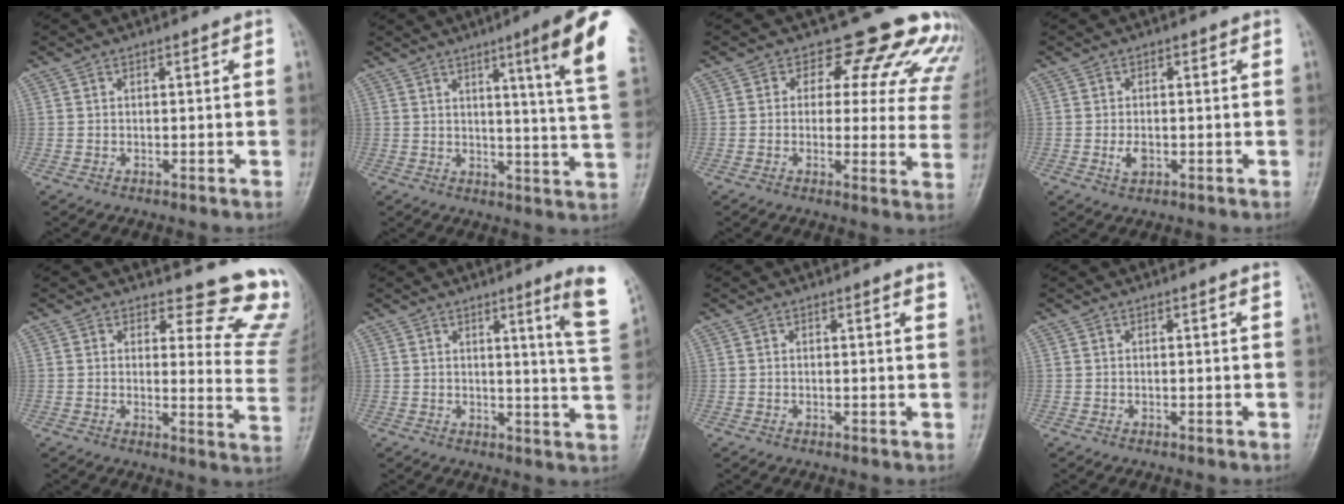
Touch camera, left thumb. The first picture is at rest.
{"total": 15.1, "force": [7.0, 0.4, 13.3], "torque": [-0.167, -0.036, 0.082]}
{"total": 15.6, "force": [12.9, 7.3, 5.1], "torque": [0.001, -0.075, 0.121]}
{"total": 2.6, "force": [-0.6, 1.7, 1.9], "torque": [-0.031, -0.001, -0.011]}
{"total": 12.9, "force": [11.9, 4.0, 3.0], "torque": [0.014, -0.126, 0.106]}
{"total": 8.7, "force": [4.7, -0.3, 7.3], "torque": [-0.090, -0.034, 0.061]}
{"total": 1.5, "force": [1.1, 0.0, 1.0], "torque": [-0.010, -0.004, 0.011]}
{"total": 0.5, "force": [0.3, -0.1, 0.4], "torque": [-0.014, -0.003, 0.007]}